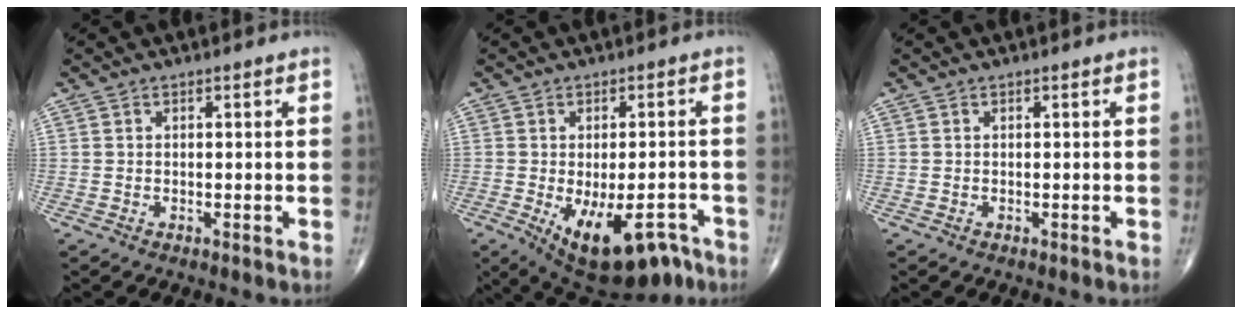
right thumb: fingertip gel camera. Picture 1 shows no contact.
{"total": 14.3, "force": [-7.2, 6.6, 10.4], "torque": [-0.132, 0.014, -0.092]}
{"total": 0.0}